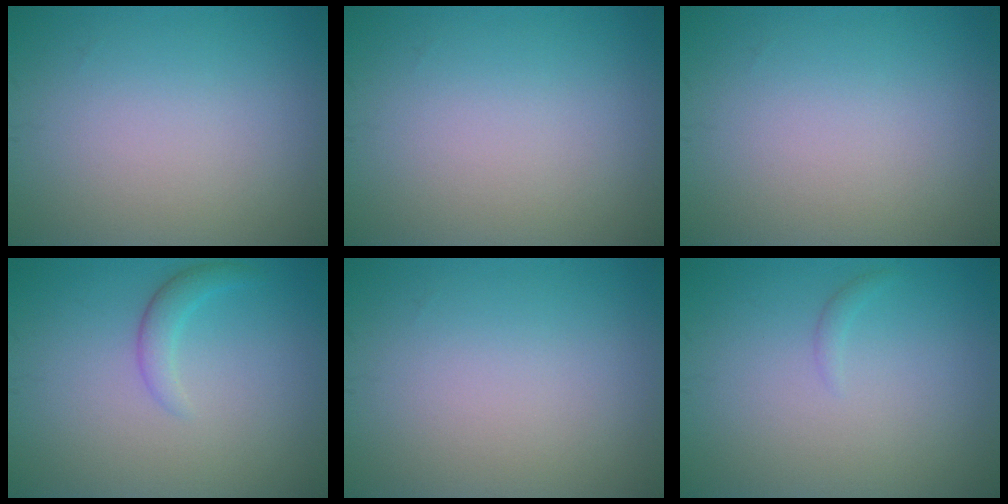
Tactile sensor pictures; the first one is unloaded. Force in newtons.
{"total": 0.0}
{"total": 0.0}
{"total": 1.7, "press": 1.7, "slide": 0.1}
{"total": 0.0}
{"total": 0.6, "press": 0.6, "slide": 0.1}